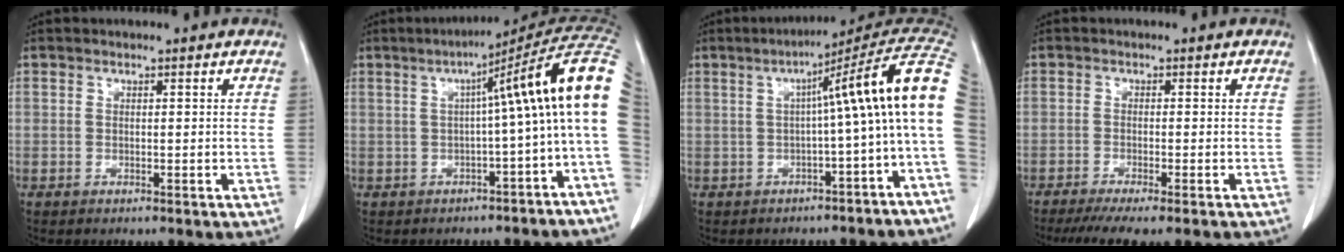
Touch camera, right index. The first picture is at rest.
{"total": 14.3, "force": [0.9, 0.1, 14.2], "torque": [-0.171, 0.050, 0.004]}
{"total": 13.5, "force": [0.0, -0.2, 13.5], "torque": [-0.171, 0.045, -0.010]}
{"total": 7.2, "force": [-5.8, 0.4, 4.2], "torque": [-0.056, -0.013, -0.091]}